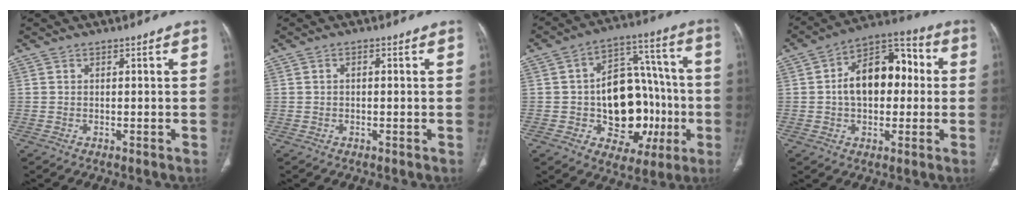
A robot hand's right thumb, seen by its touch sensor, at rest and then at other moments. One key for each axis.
{"total": 0.8, "fx": 0.0, "fy": 0.5, "fz": 0.6, "tx": -0.009, "ty": 0.001, "tz": -0.002}
{"total": 20.7, "fx": -3.6, "fy": 14.0, "fz": 14.8, "tx": -0.157, "ty": 0.042, "tz": -0.037}
{"total": 15.4, "fx": 1.1, "fy": 9.7, "fz": 11.9, "tx": -0.153, "ty": 0.039, "tz": 0.008}